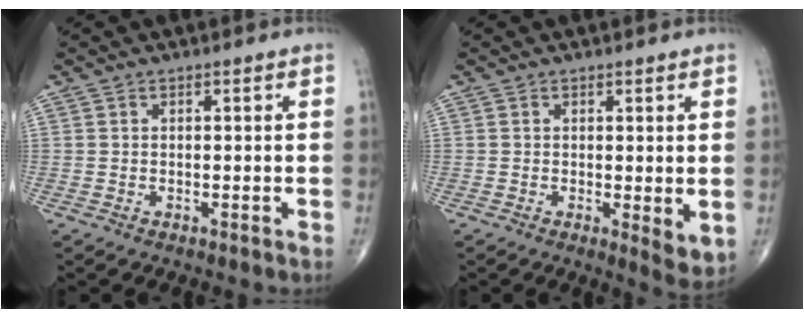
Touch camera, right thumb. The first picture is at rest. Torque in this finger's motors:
{"motor_torque": [-0.44, 0.16, -0.05, -0.14, 0.00]}